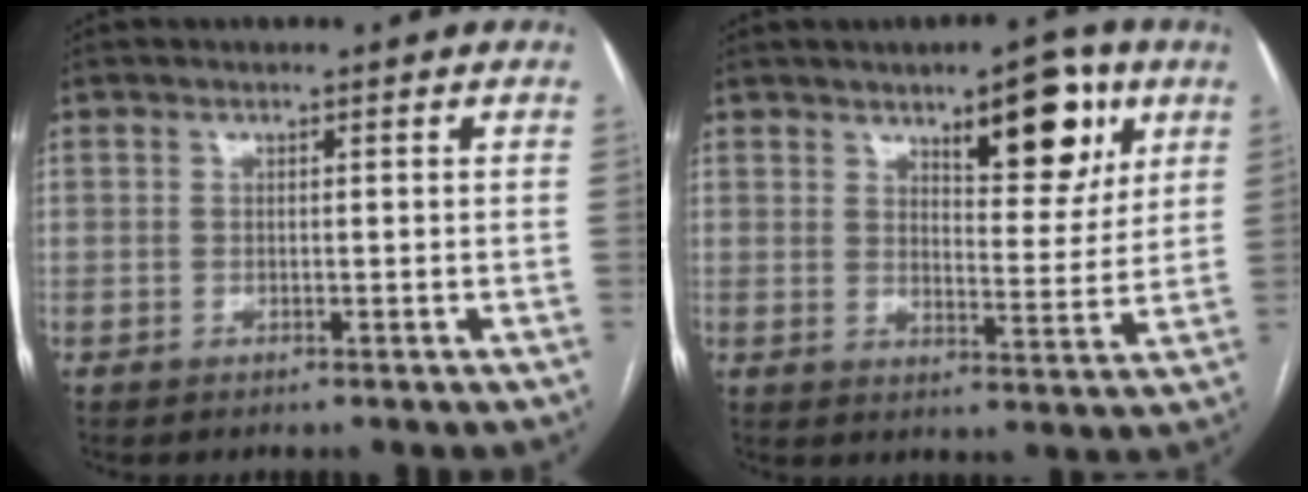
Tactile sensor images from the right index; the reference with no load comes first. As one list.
[{"total": 10.7, "force": [5.9, 3.5, 8.2], "torque": [-0.109, 0.005, 0.085]}]